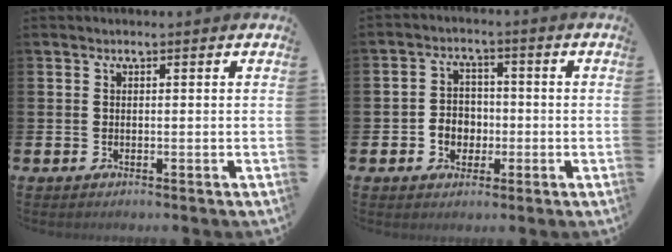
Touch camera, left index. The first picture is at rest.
{"total": 3.7, "force": [-0.9, 3.3, 1.3], "torque": [-0.025, 0.003, -0.025]}